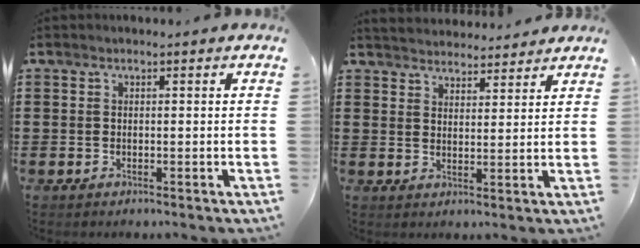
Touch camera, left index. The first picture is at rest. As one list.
[{"total": 3.2, "force": [3.2, 0.4, -0.3], "torque": [-0.007, -0.012, 0.058]}]